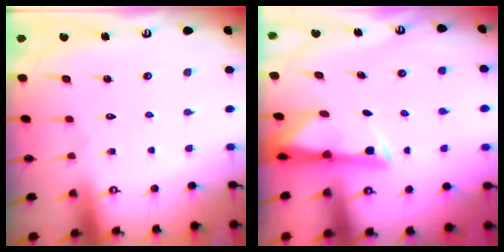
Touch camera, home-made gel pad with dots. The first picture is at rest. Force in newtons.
{"total": 2.8, "press": 2.7, "slide": 0.5}